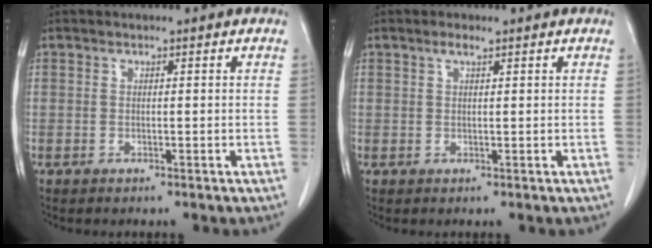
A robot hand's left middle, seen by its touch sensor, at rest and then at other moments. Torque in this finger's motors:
{"motor_torque": [0.09, -0.01, -0.01, 0.00]}